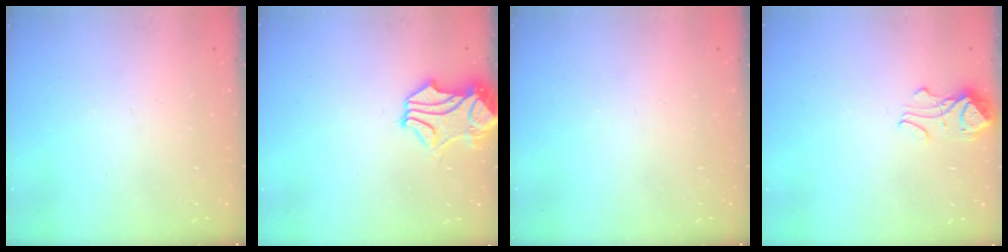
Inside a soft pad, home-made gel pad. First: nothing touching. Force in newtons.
{"total": 1.8, "press": 1.4, "slide": 1.2}
{"total": 0.0}
{"total": 2.9, "press": 2.9, "slide": 0.4}